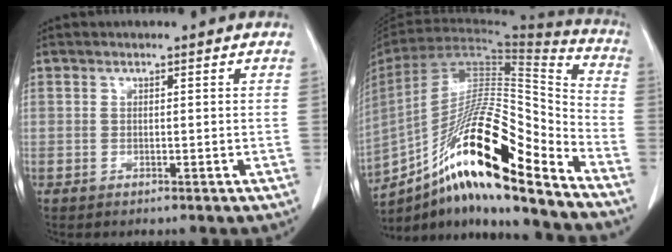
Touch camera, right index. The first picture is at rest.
{"total": 24.7, "force": [-15.5, 3.1, 18.9], "torque": [-0.329, -0.002, -0.275]}